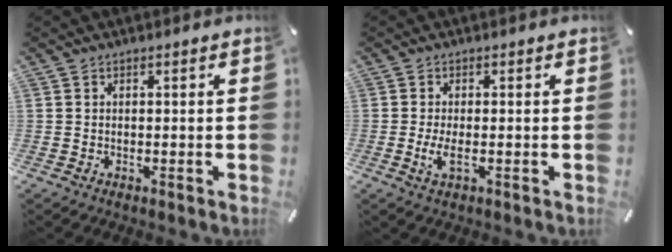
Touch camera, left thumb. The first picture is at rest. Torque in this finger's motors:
{"motor_torque": [0.03, 0.83, 0.13, 0.13, 0.13]}